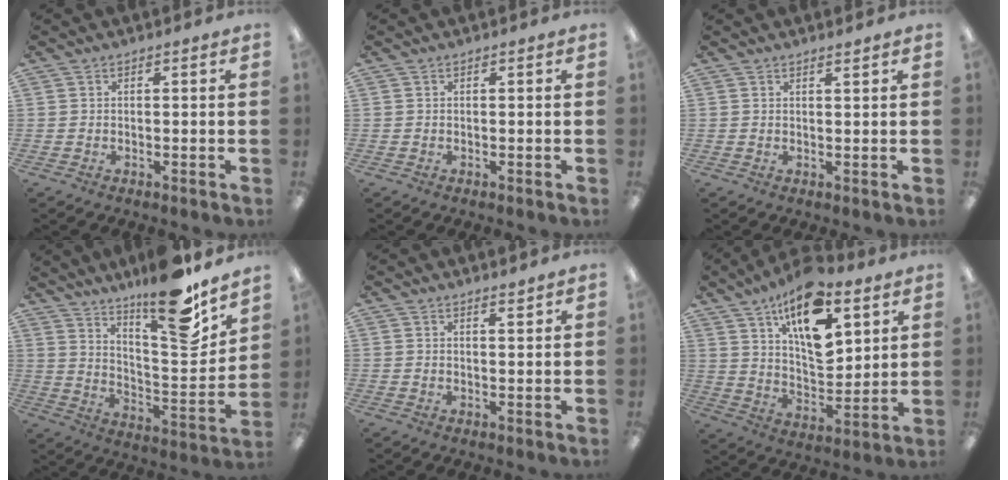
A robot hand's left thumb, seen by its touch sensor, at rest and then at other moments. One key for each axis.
{"total": 0.0}
{"total": 1.3, "fx": 1.2, "fy": -0.1, "fz": 0.5, "tx": -0.011, "ty": -0.004, "tz": 0.022}
{"total": 18.0, "fx": 14.1, "fy": 3.8, "fz": 10.5, "tx": -0.154, "ty": -0.117, "tz": 0.231}
{"total": 2.0, "fx": 1.8, "fy": 0.1, "fz": 1.0, "tx": -0.014, "ty": -0.008, "tz": 0.030}
{"total": 18.5, "fx": 10.5, "fy": 8.2, "fz": 12.9, "tx": -0.198, "ty": -0.054, "tz": 0.178}